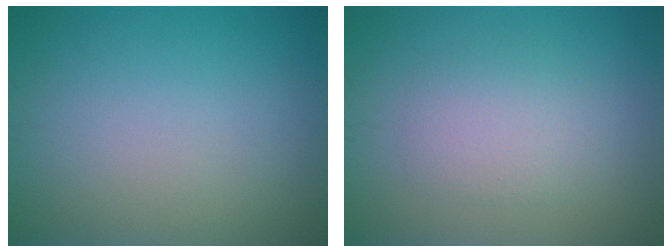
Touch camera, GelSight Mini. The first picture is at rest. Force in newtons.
{"total": 2.8, "press": 2.8, "slide": 0.2}